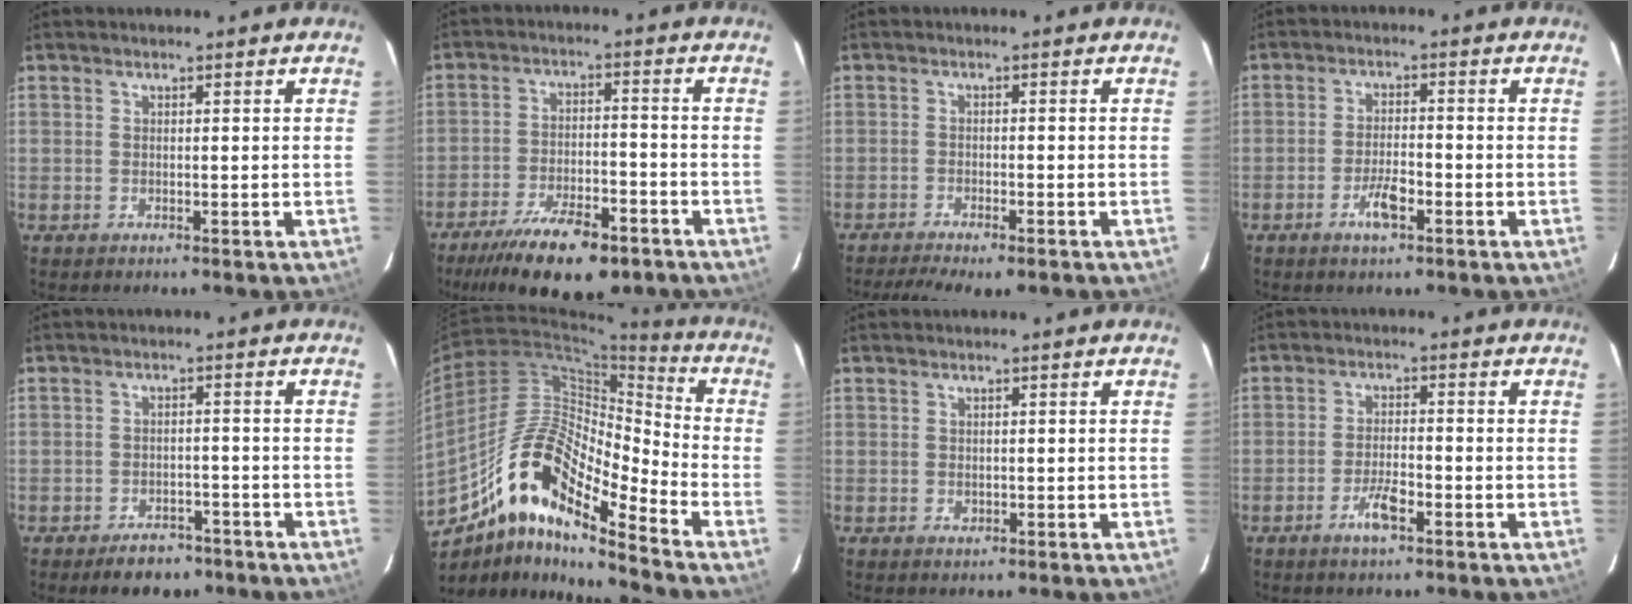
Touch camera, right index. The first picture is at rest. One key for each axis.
{"total": 12.8, "fx": -8.9, "fy": 3.8, "fz": 8.3, "tx": -0.140, "ty": -0.014, "tz": -0.150}
{"total": 9.7, "fx": -7.7, "fy": 2.1, "fz": 5.4, "tx": -0.085, "ty": -0.007, "tz": -0.115}
{"total": 4.2, "fx": -2.1, "fy": 1.0, "fz": 3.5, "tx": -0.067, "ty": 0.002, "tz": -0.039}
{"total": 5.1, "fx": -3.7, "fy": 2.7, "fz": 2.1, "tx": -0.035, "ty": 0.003, "tz": -0.051}
{"total": 16.6, "fx": -10.0, "fy": 4.1, "fz": 12.6, "tx": -0.233, "ty": 0.034, "tz": -0.170}
{"total": 0.5, "fx": -0.1, "fy": 0.5, "fz": 0.2, "tx": -0.003, "ty": 0.001, "tz": -0.001}
{"total": 4.0, "fx": -2.2, "fy": 0.7, "fz": 3.2, "tx": -0.063, "ty": 0.001, "tz": -0.041}